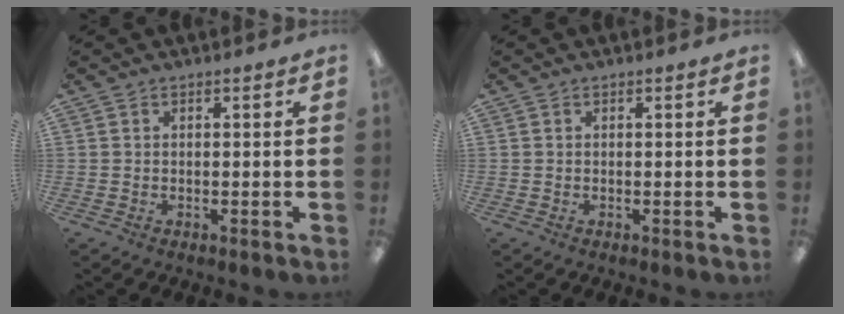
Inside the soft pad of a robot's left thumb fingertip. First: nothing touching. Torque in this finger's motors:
{"motor_torque": [0.00, 0.00, 0.07, -0.01, 0.00]}